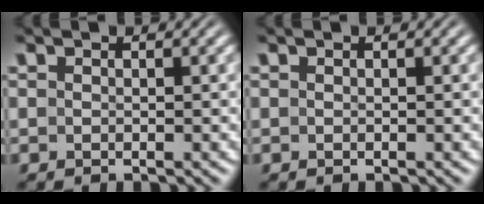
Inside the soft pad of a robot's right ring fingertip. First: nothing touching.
{"total": 0.0}